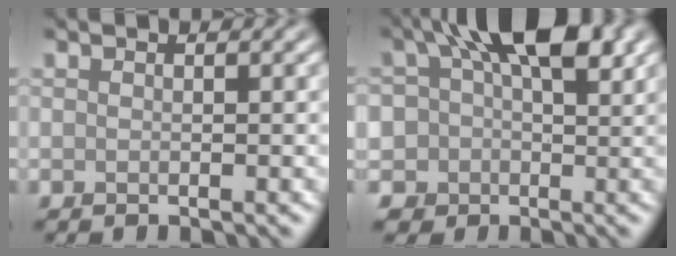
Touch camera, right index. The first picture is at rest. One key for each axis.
{"total": 9.5, "fx": 1.9, "fy": 6.5, "fz": 6.7, "tx": -0.100, "ty": 0.009, "tz": 0.017}